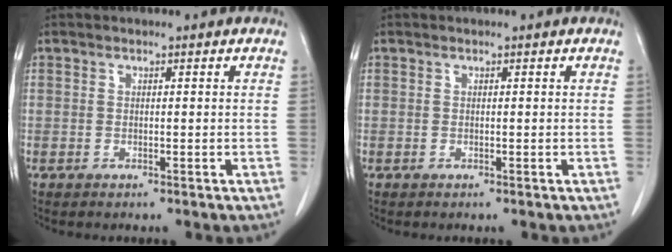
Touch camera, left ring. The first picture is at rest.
{"total": 0.0}